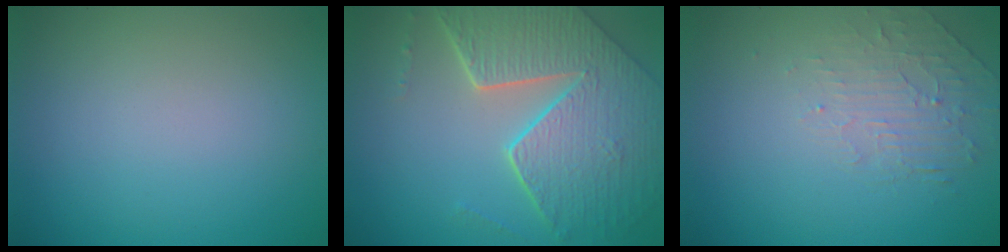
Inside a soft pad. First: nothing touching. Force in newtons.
{"total": 8.2, "press": 5.8, "slide": 5.8}
{"total": 2.0, "press": 0.9, "slide": 1.8}